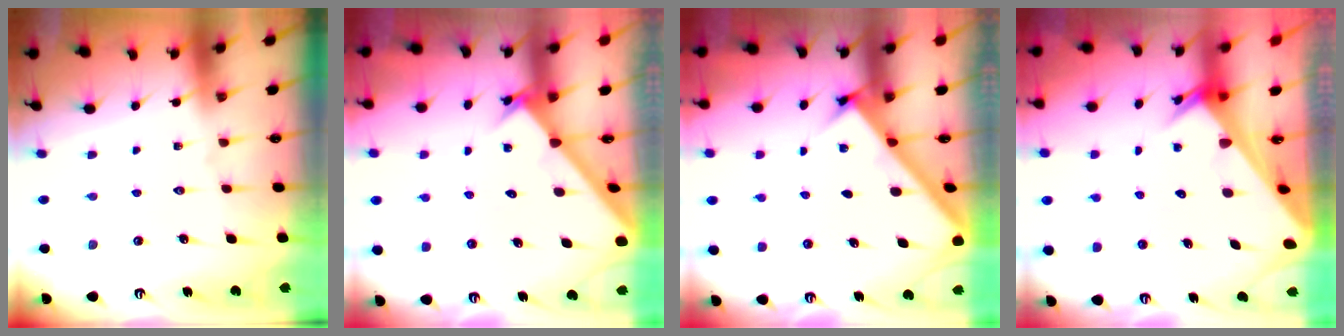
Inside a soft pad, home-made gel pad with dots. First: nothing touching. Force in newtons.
{"total": 2.2, "press": 2.2, "slide": 0.2}
{"total": 2.5, "press": 2.5, "slide": 0.3}
{"total": 3.8, "press": 3.8, "slide": 0.2}